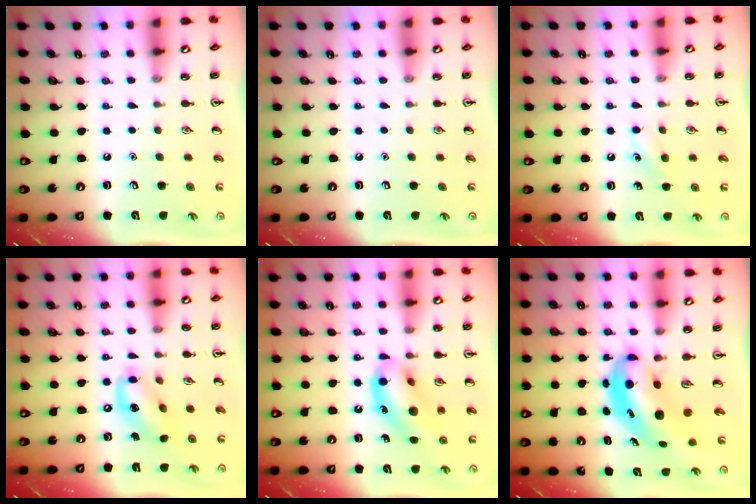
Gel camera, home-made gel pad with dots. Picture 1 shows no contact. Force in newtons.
{"total": 0.0}
{"total": 6.5, "press": 6.2, "slide": 1.9}
{"total": 11.8, "press": 11.5, "slide": 2.6}
{"total": 14.0, "press": 13.6, "slide": 3.0}
{"total": 6.3, "press": 6.1, "slide": 1.7}